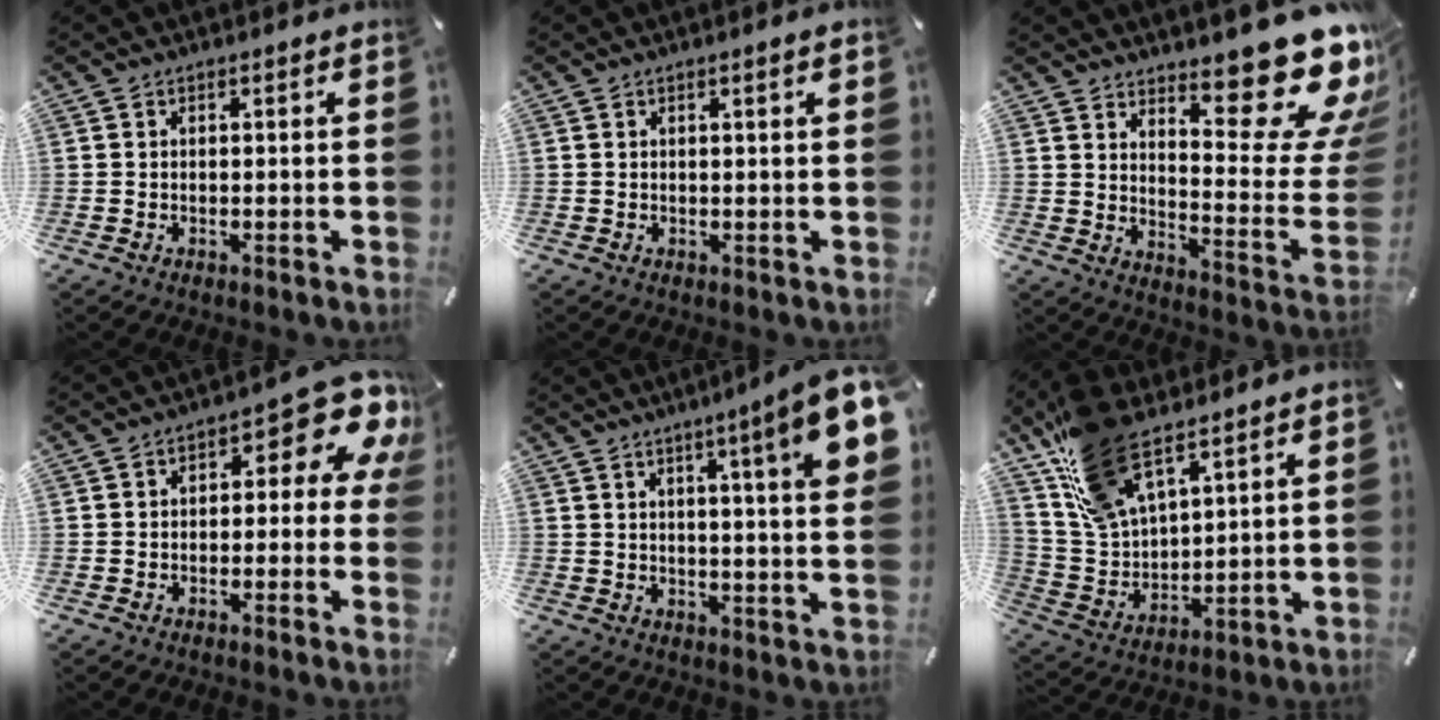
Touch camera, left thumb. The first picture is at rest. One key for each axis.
{"total": 1.3, "fx": 0.5, "fy": 0.0, "fz": 1.3, "tx": -0.024, "ty": 0.000, "tz": 0.007}
{"total": 20.3, "fx": 14.5, "fy": 7.6, "fz": 12.1, "tx": -0.134, "ty": -0.130, "tz": 0.241}
{"total": 11.0, "fx": 4.3, "fy": 4.6, "fz": 9.0, "tx": -0.116, "ty": -0.037, "tz": 0.070}
{"total": 12.8, "fx": 5.8, "fy": 0.5, "fz": 11.4, "tx": -0.171, "ty": -0.032, "tz": 0.085}
{"total": 16.7, "fx": 11.8, "fy": 8.1, "fz": 8.7, "tx": -0.209, "ty": -0.059, "tz": 0.218}